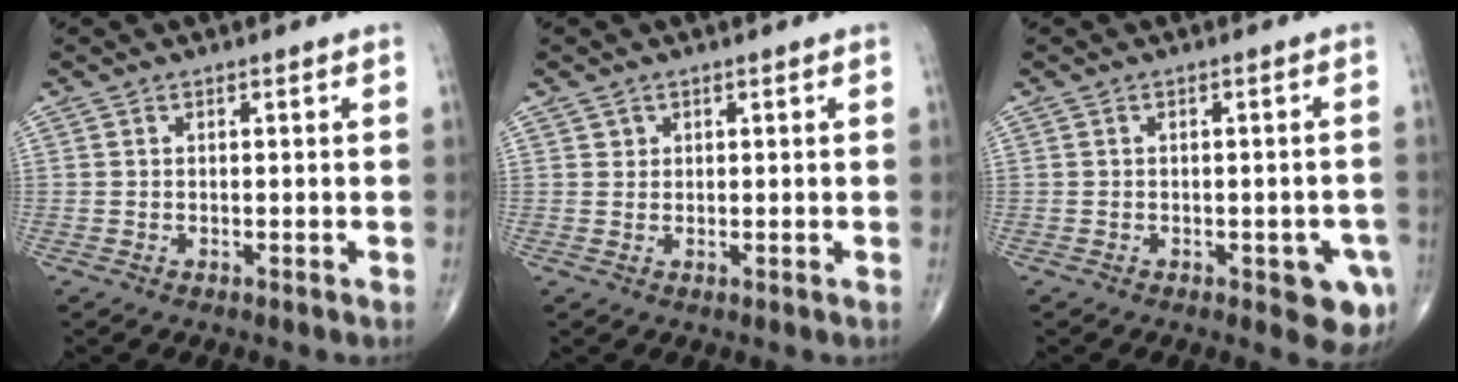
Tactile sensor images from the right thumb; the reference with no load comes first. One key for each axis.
{"total": 1.1, "fx": 0.5, "fy": 0.9, "fz": 0.1, "tx": 0.012, "ty": -0.002, "tz": 0.005}
{"total": 6.8, "fx": -2.6, "fy": 2.8, "fz": 5.7, "tx": -0.046, "ty": 0.003, "tz": -0.026}